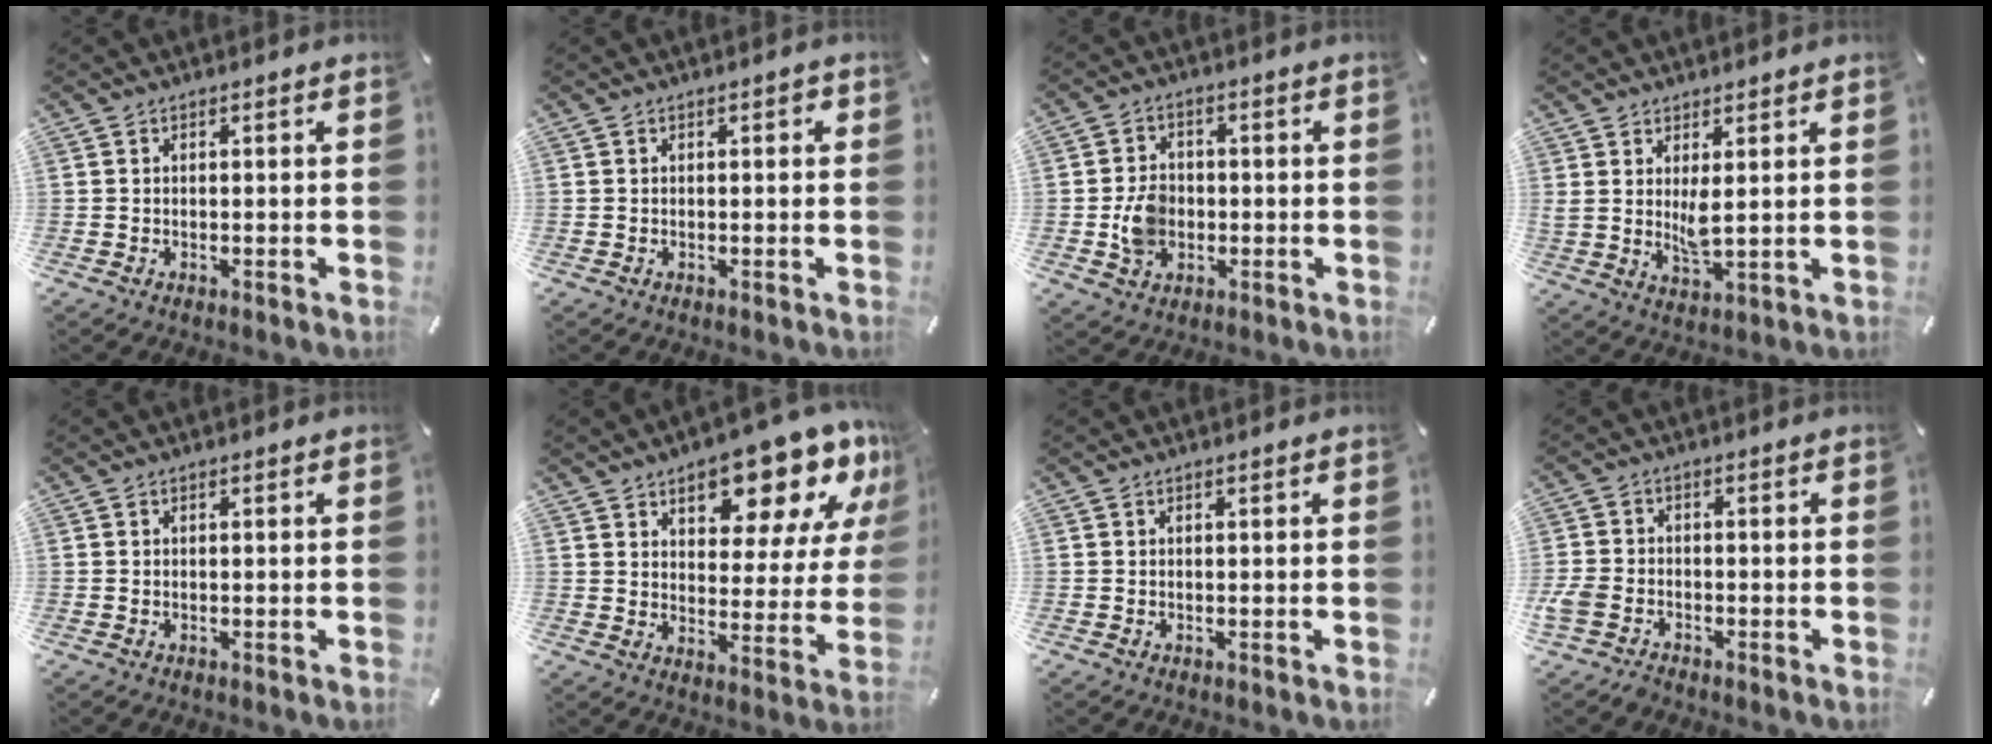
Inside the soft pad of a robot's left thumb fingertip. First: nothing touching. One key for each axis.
{"total": 0.7, "fx": 0.1, "fy": 0.4, "fz": 0.6, "tx": -0.011, "ty": 0.005, "tz": 0.000}
{"total": 7.2, "fx": -1.2, "fy": 6.0, "fz": 3.7, "tx": -0.070, "ty": 0.003, "tz": -0.022}
{"total": 5.1, "fx": 2.0, "fy": 1.6, "fz": 4.4, "tx": -0.088, "ty": -0.015, "tz": 0.034}
{"total": 0.0}
{"total": 16.3, "fx": 11.7, "fy": 7.3, "fz": 8.6, "tx": -0.112, "ty": -0.080, "tz": 0.196}
{"total": 0.0}
{"total": 4.2, "fx": -2.8, "fy": 2.7, "fz": 1.7, "tx": -0.045, "ty": 0.011, "tz": -0.056}